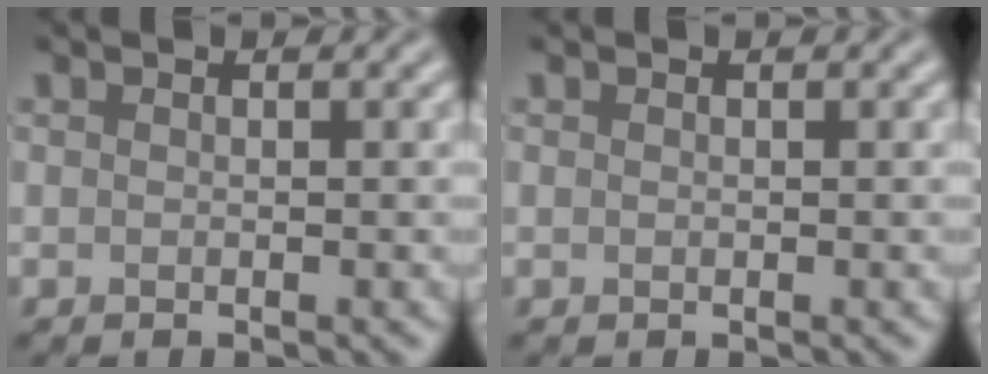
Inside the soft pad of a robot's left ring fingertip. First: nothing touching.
{"total": 0.0}